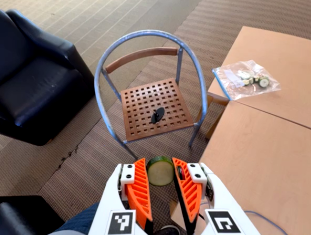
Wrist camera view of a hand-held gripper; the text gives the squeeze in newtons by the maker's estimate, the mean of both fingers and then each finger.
{"total": 10.3, "left": 10.2, "right": 10.5}